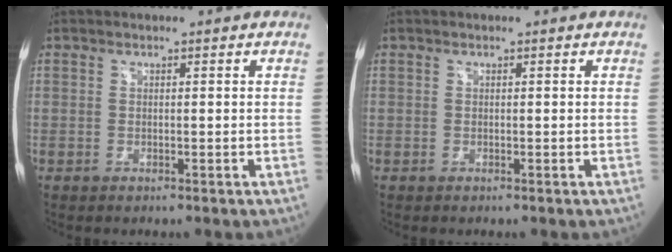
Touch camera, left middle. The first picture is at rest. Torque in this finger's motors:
{"motor_torque": [0.00, 0.00, 0.00, 0.00]}